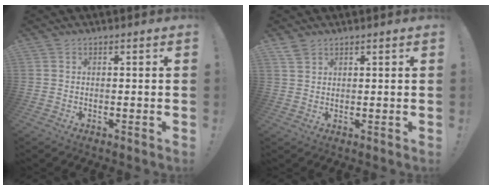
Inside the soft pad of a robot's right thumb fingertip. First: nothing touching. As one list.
[{"total": 2.7, "force": [2.2, 1.0, 1.1], "torque": [-0.015, -0.014, 0.042]}]